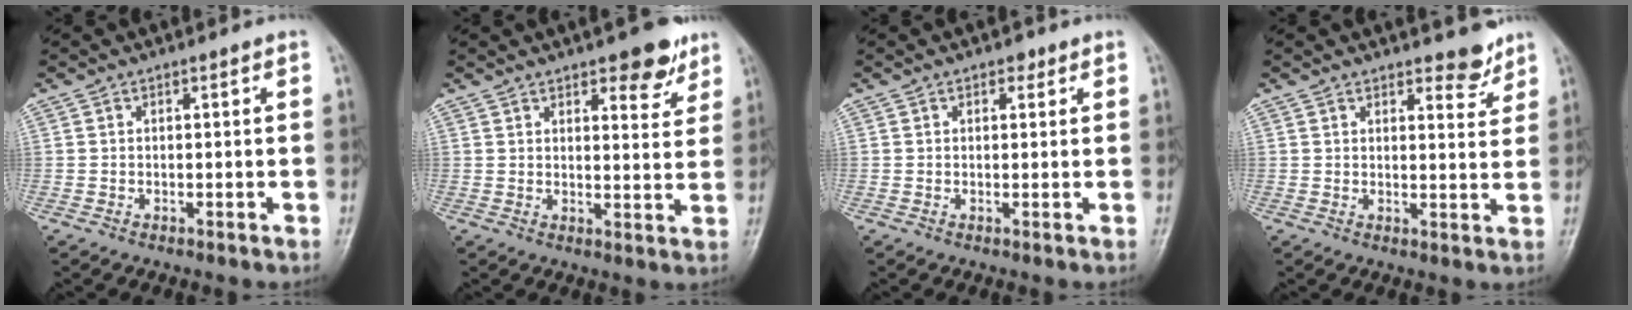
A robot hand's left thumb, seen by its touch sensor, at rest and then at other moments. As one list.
[{"total": 7.1, "force": [4.8, 2.8, 4.5], "torque": [-0.034, -0.027, 0.060]}, {"total": 1.7, "force": [0.9, 1.1, 0.9], "torque": [-0.001, -0.001, 0.008]}, {"total": 4.2, "force": [3.5, 1.6, 1.7], "torque": [0.000, -0.026, 0.047]}]